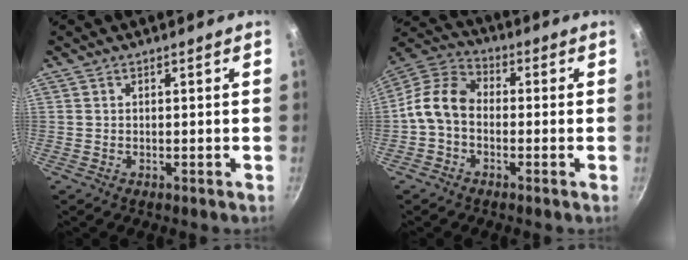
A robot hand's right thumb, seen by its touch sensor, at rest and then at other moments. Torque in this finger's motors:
{"motor_torque": [1.33, 1.71, 0.94, -0.68, 0.38]}